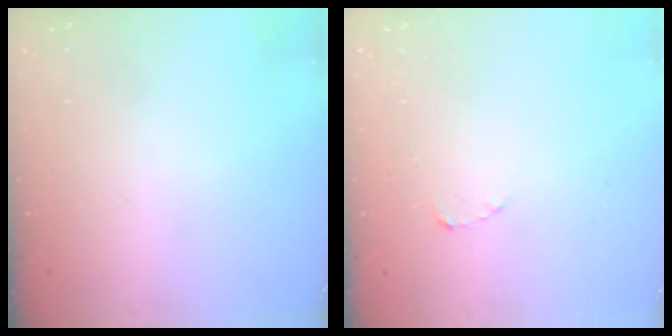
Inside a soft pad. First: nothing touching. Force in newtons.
{"total": 1.8, "press": 1.7, "slide": 0.3}